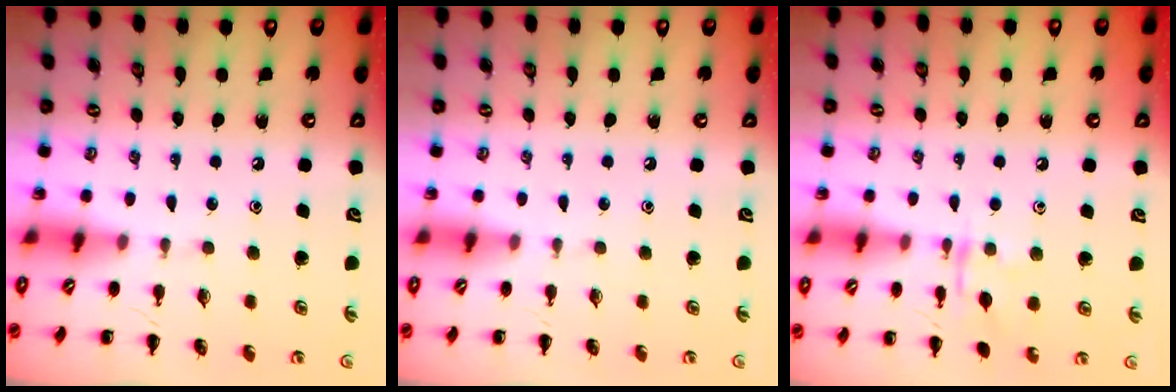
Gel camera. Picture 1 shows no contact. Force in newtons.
{"total": 0.0}
{"total": 7.8, "press": 7.8, "slide": 0.9}